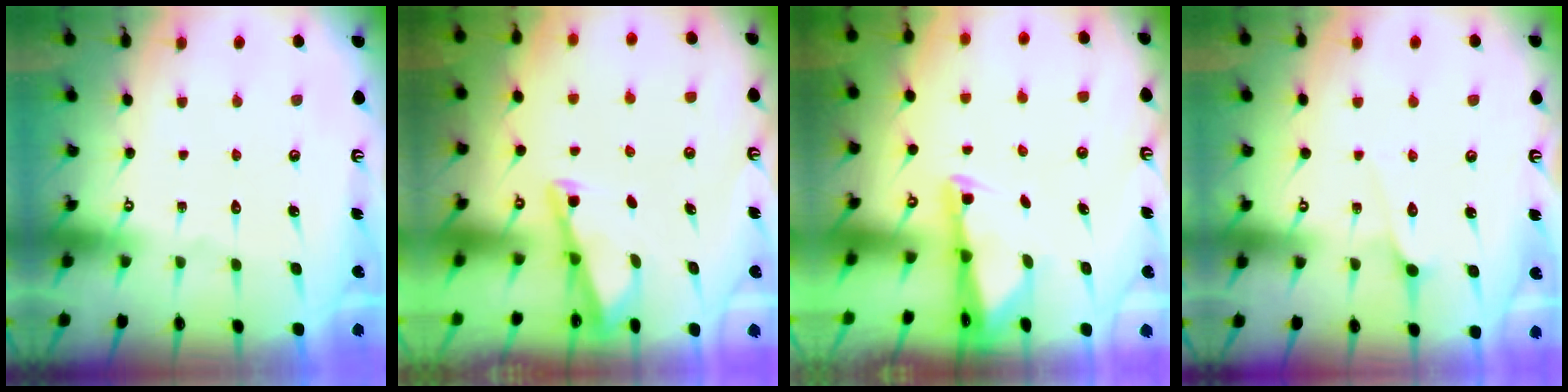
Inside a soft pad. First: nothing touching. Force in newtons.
{"total": 2.7, "press": 2.7, "slide": 0.3}
{"total": 1.9, "press": 1.9, "slide": 0.4}
{"total": 4.2, "press": 4.1, "slide": 0.6}